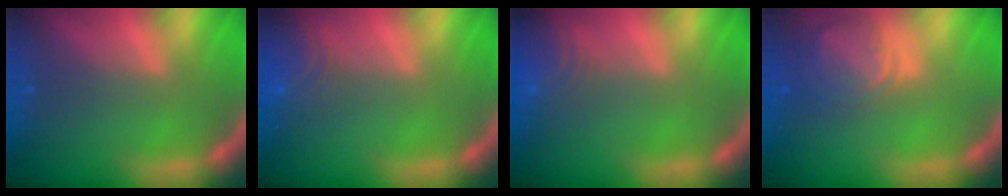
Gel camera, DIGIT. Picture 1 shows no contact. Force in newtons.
{"total": 4.5}
{"total": 5.0}
{"total": 5.0}